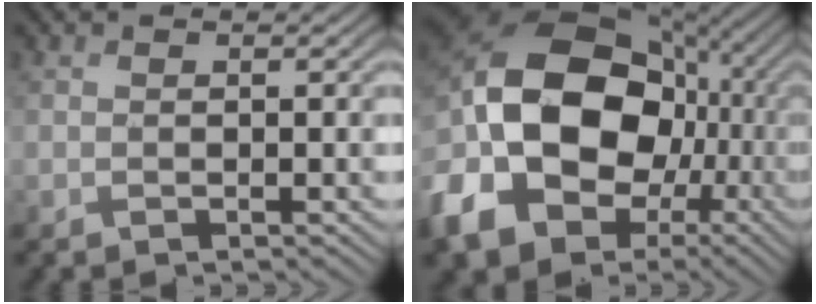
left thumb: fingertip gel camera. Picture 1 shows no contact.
{"total": 21.3, "force": [-3.2, 16.2, 13.5], "torque": [-0.318, -0.003, -0.079]}